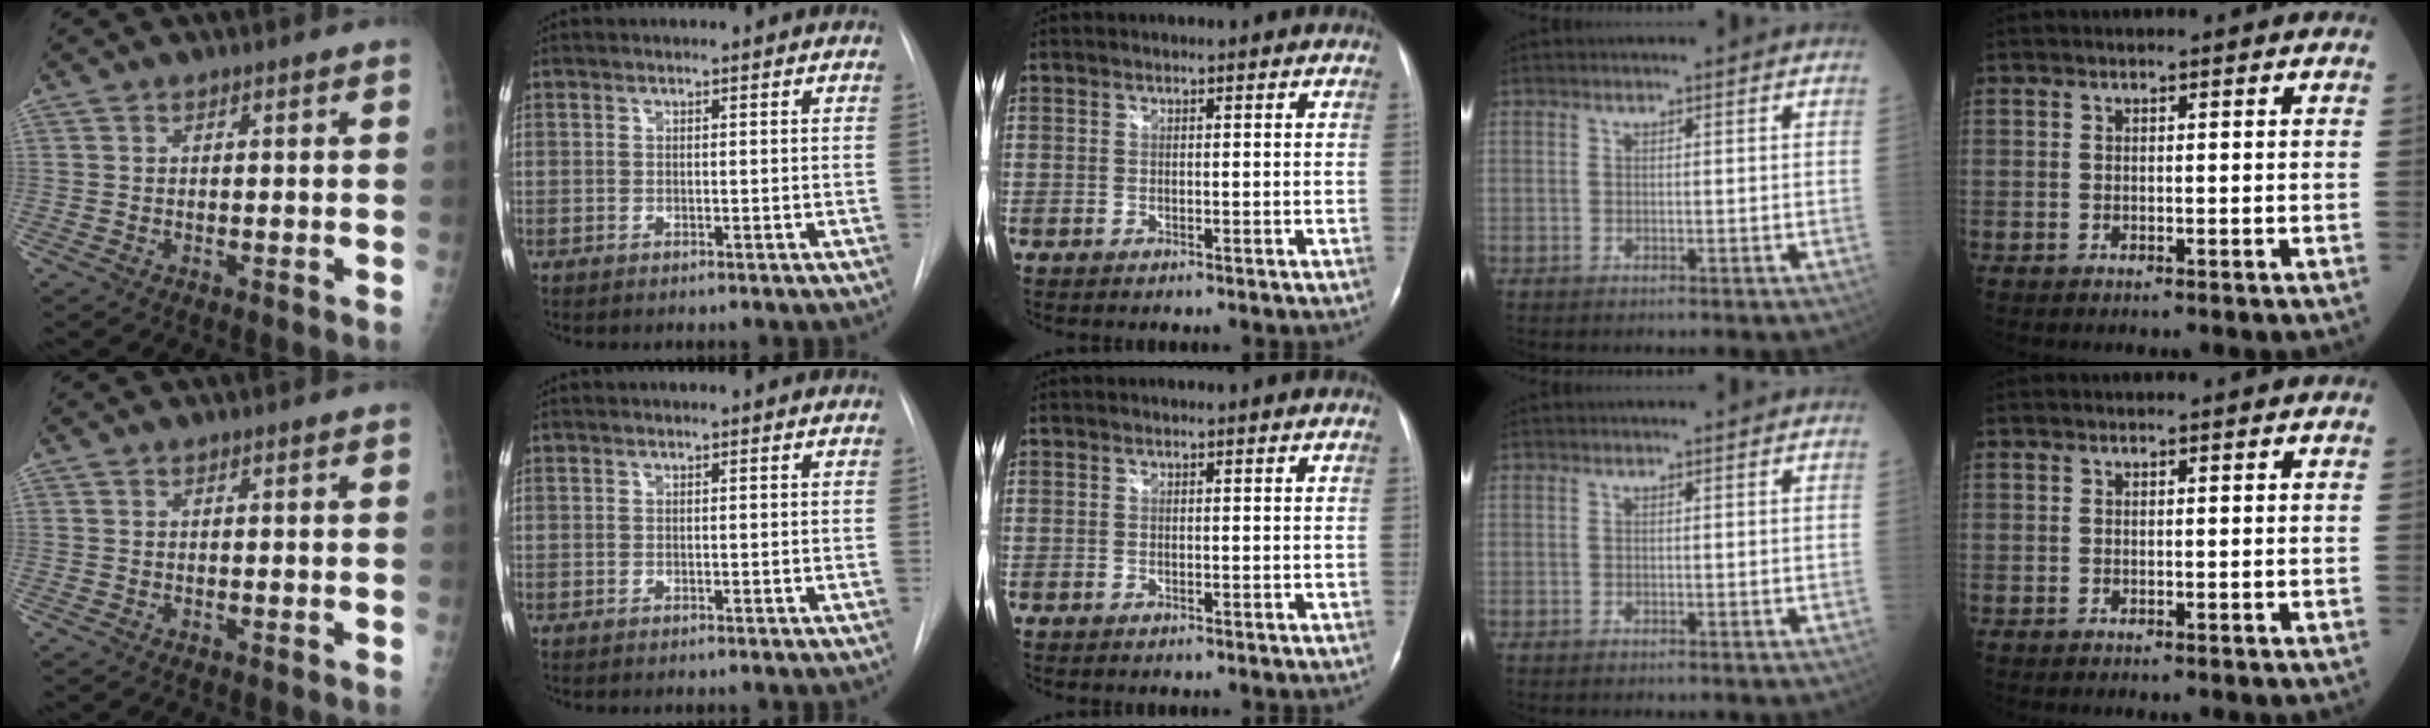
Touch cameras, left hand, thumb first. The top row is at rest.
{}